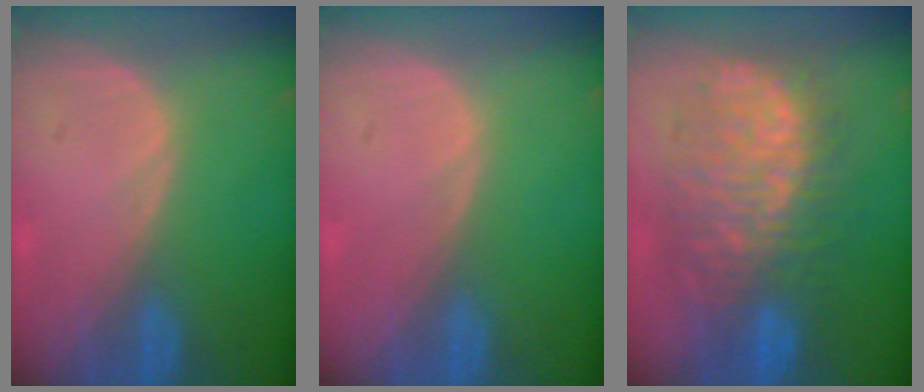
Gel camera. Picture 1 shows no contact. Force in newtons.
{"total": 0.0}
{"total": 12.3, "press": 12.2, "slide": 1.5}